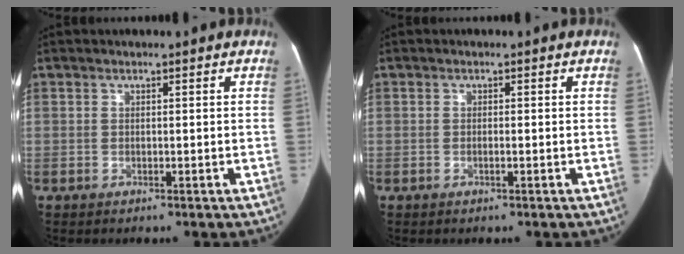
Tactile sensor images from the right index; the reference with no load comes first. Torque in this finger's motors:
{"motor_torque": [-0.20, 0.08, -0.04, 0.00]}